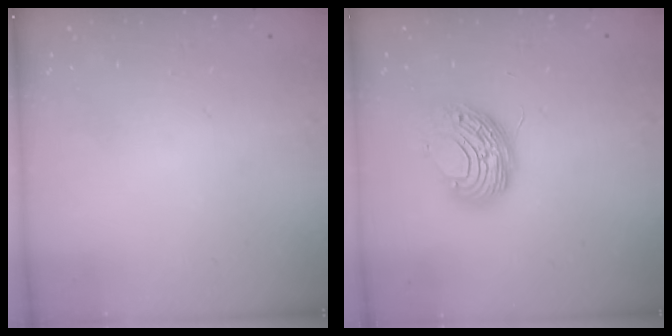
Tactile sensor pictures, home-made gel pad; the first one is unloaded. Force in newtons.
{"total": 10.1, "press": 10.1, "slide": 0.8}